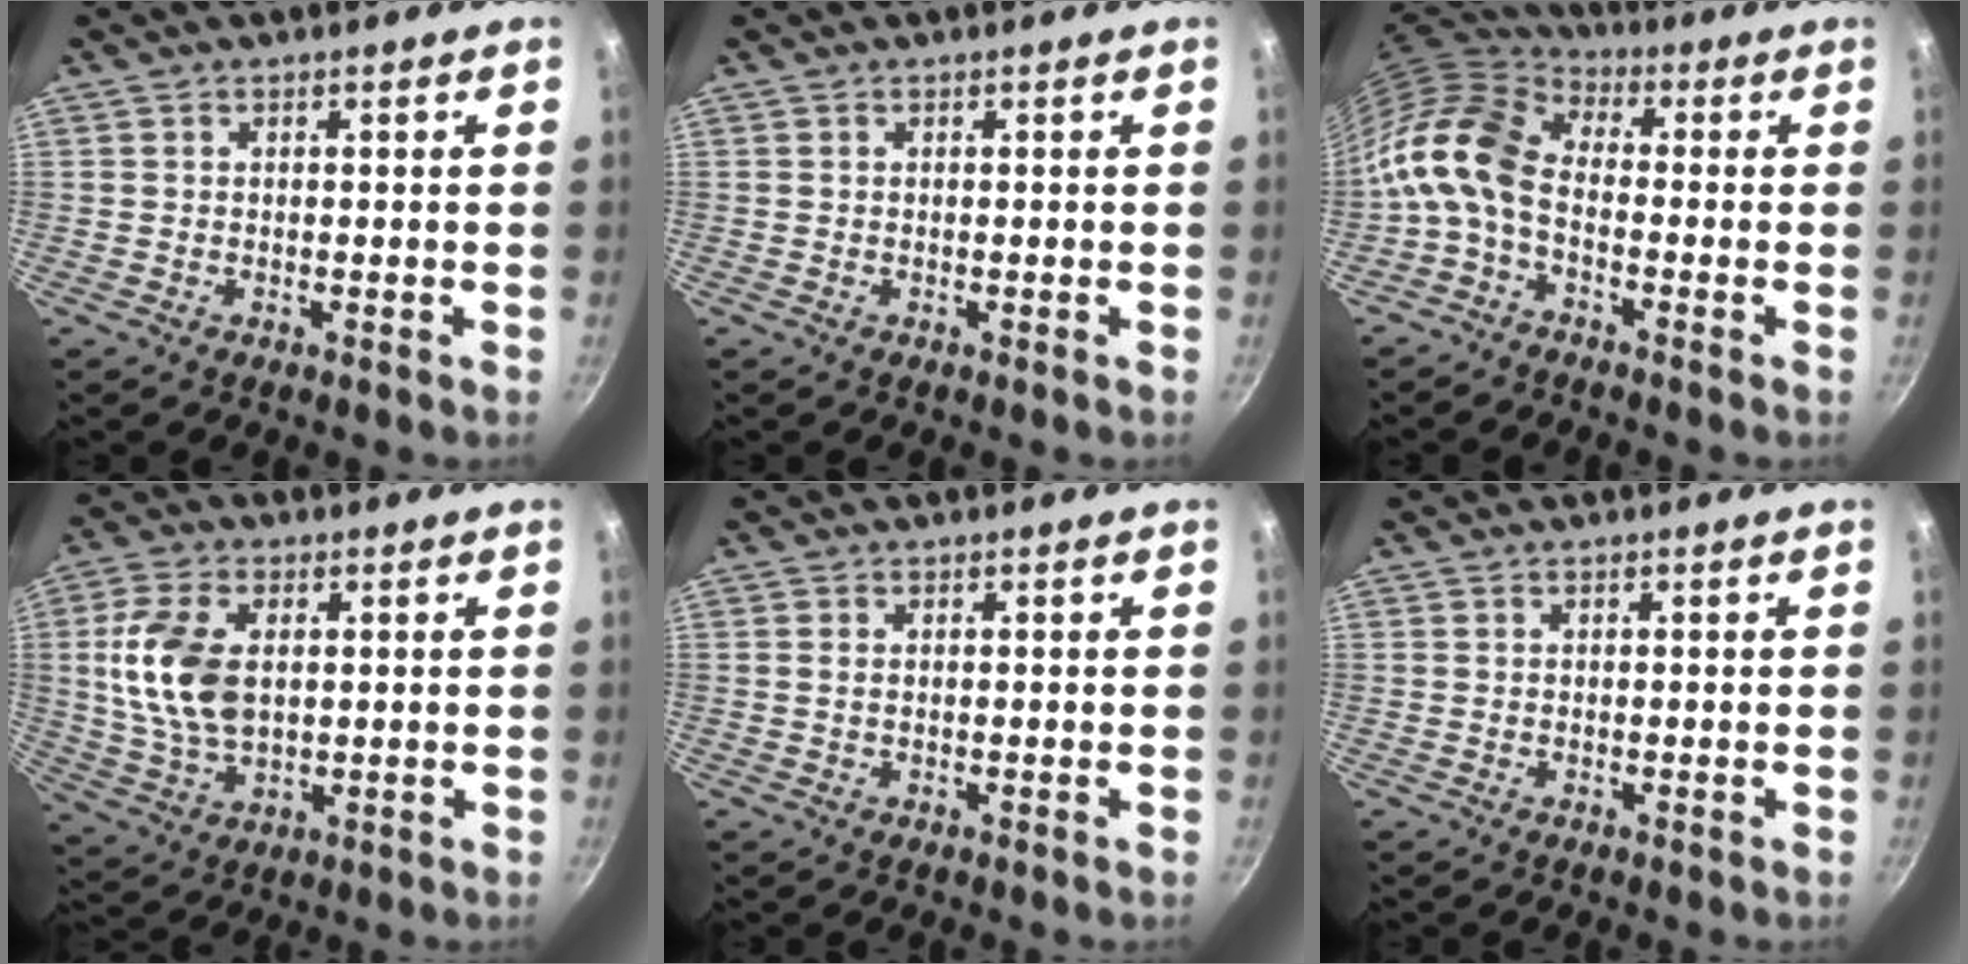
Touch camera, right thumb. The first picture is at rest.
{"total": 0.0}
{"total": 12.1, "force": [-2.8, 7.3, 9.2], "torque": [-0.184, 0.042, -0.078]}
{"total": 13.2, "force": [1.8, 8.0, 10.2], "torque": [-0.190, -0.007, 0.038]}
{"total": 0.9, "force": [0.1, 0.6, 0.7], "torque": [-0.014, 0.000, 0.002]}
{"total": 0.0}